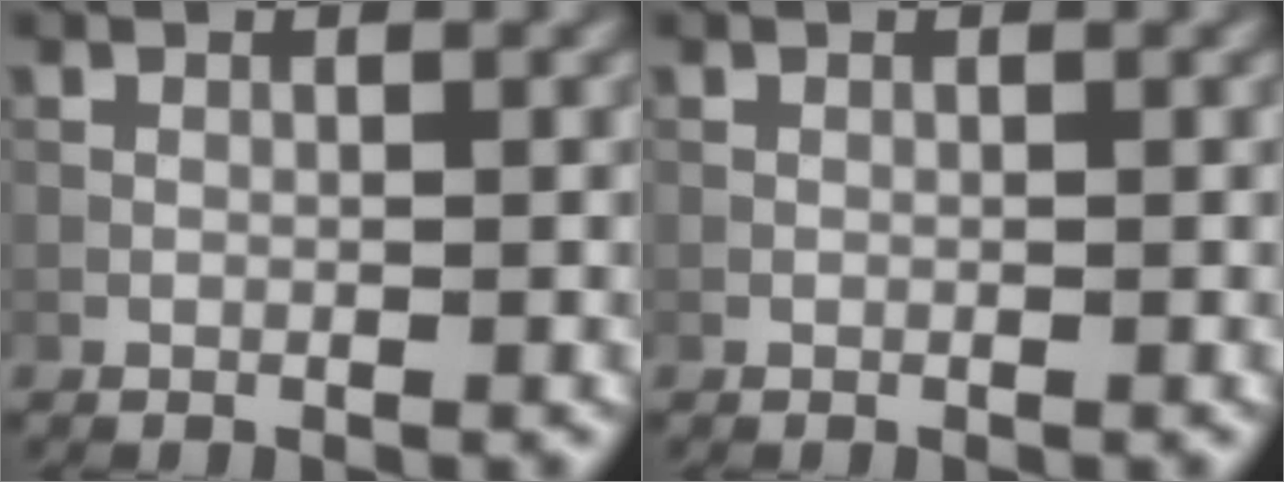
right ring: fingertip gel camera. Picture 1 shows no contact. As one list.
[{"total": 0.0}]